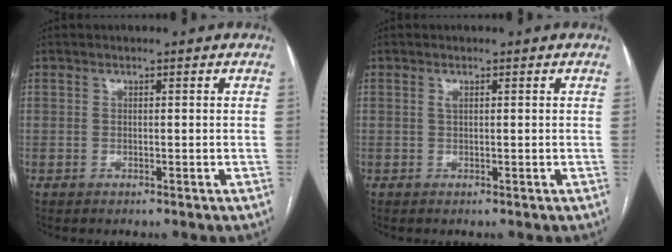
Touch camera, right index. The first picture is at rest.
{"total": 0.7, "force": [0.3, 0.2, 0.6], "torque": [-0.018, -0.002, 0.006]}